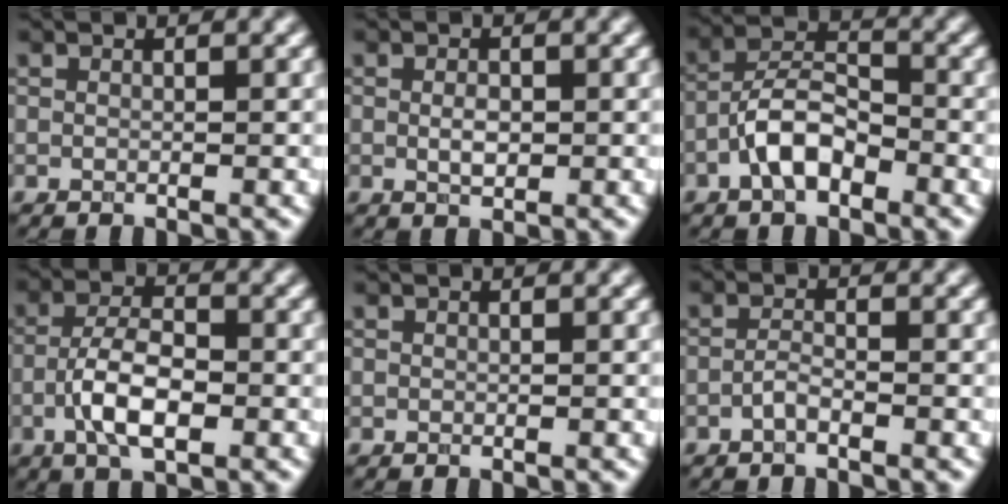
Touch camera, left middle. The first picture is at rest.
{"total": 1.7, "force": [-0.1, 0.9, 1.4], "torque": [-0.028, -0.003, 0.000]}
{"total": 4.8, "force": [-2.5, 2.3, 3.4], "torque": [-0.057, 0.016, -0.053]}
{"total": 5.2, "force": [-1.8, 2.1, 4.4], "torque": [-0.084, 0.005, -0.040]}
{"total": 0.0}
{"total": 1.3, "force": [-0.8, 0.3, 0.9], "torque": [-0.020, 0.004, -0.019]}